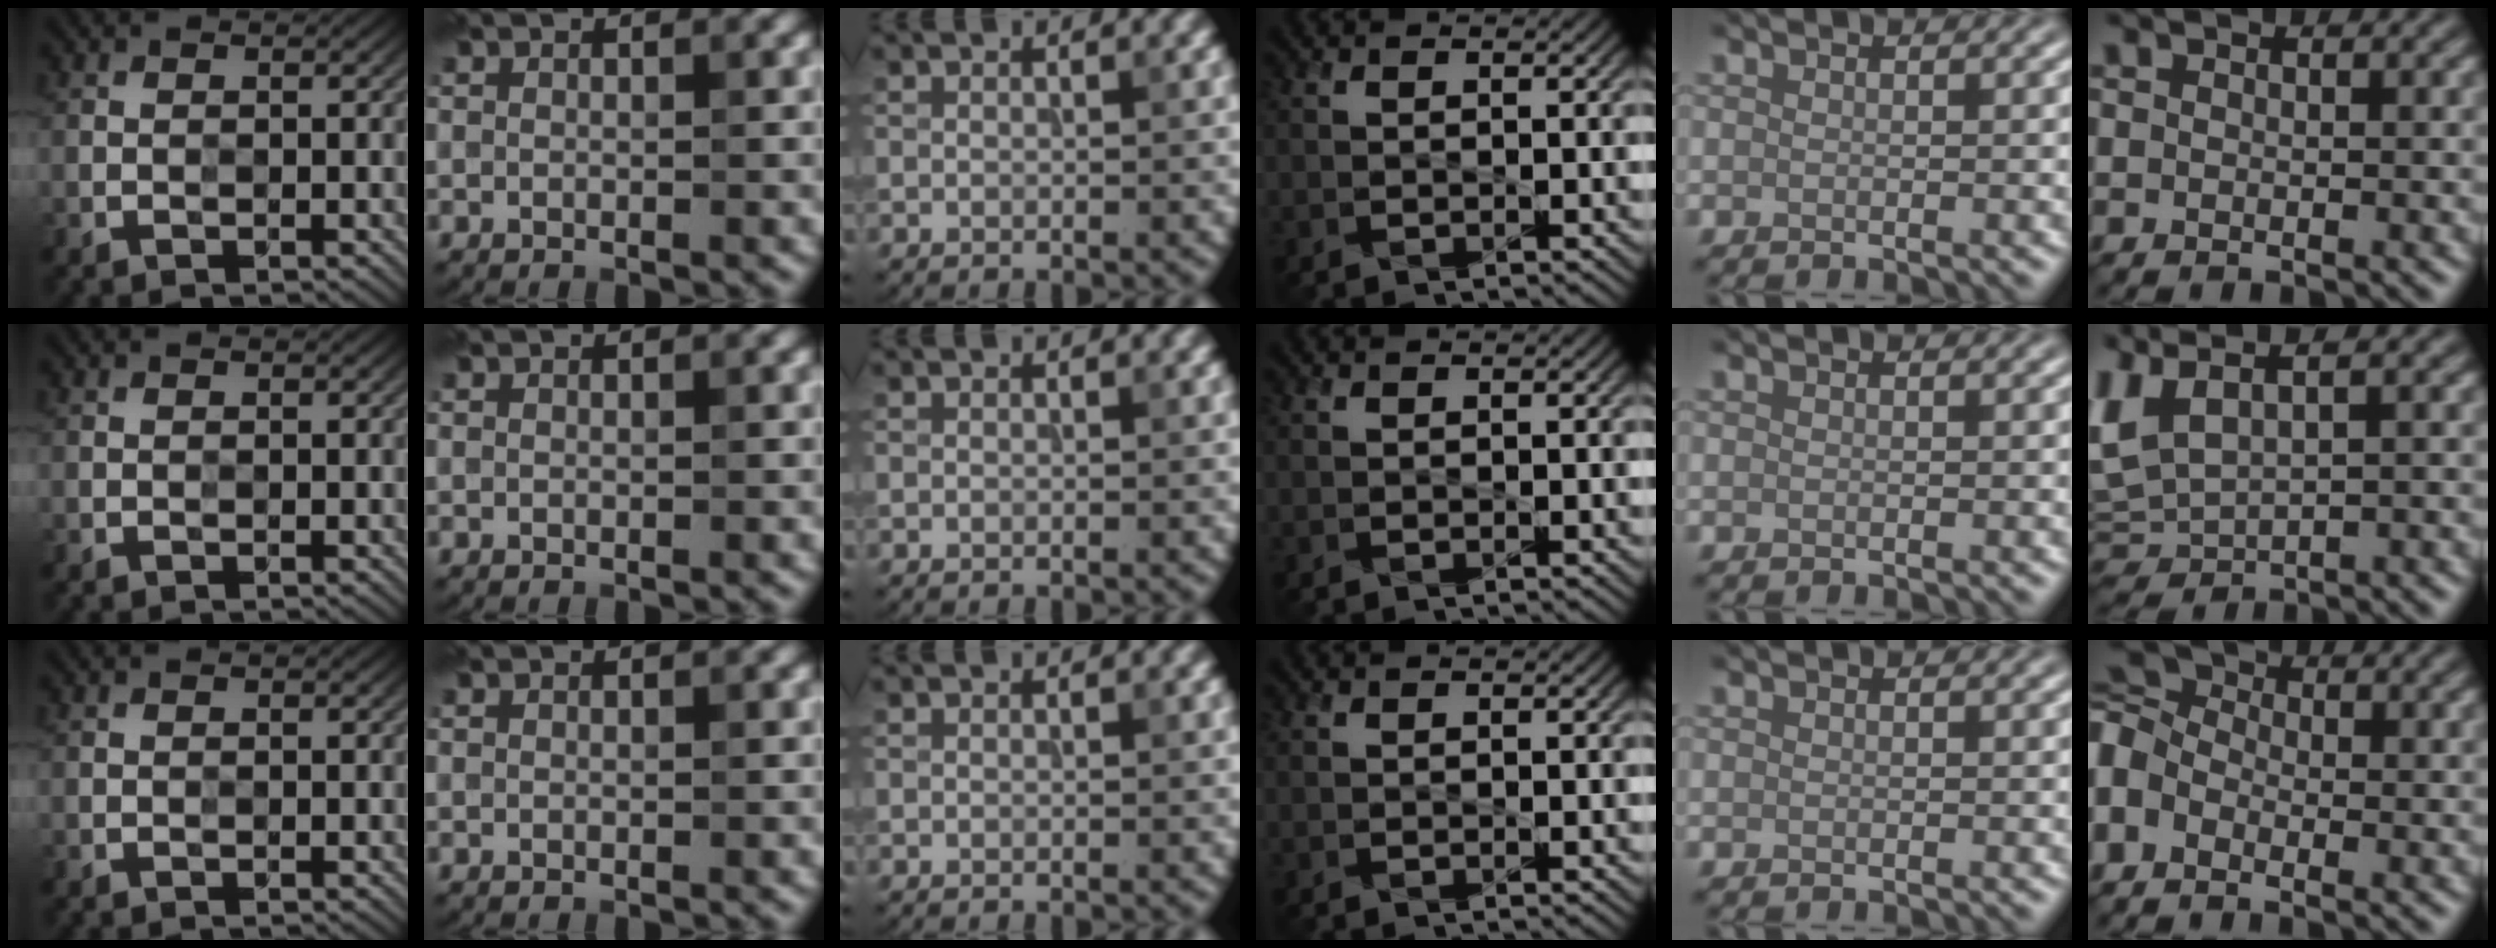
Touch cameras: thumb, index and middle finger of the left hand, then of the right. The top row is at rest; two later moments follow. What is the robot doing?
{"motion": "press", "object": "sticky note"}